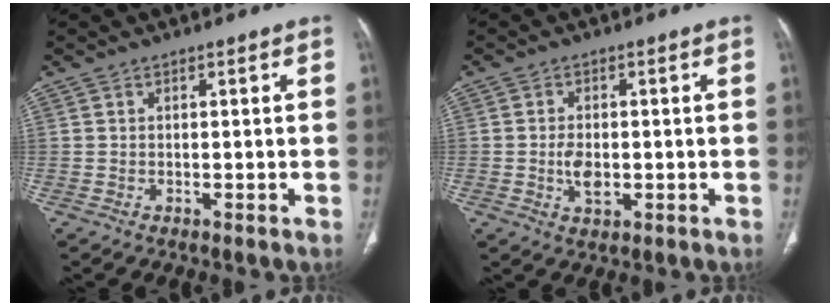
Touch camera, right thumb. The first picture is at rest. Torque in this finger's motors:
{"motor_torque": [1.69, 1.07, 1.00, -0.32, 0.03]}